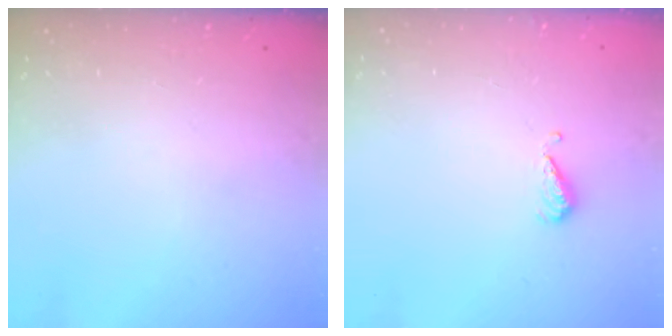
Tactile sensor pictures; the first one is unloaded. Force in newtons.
{"total": 4.8, "press": 4.7, "slide": 0.9}